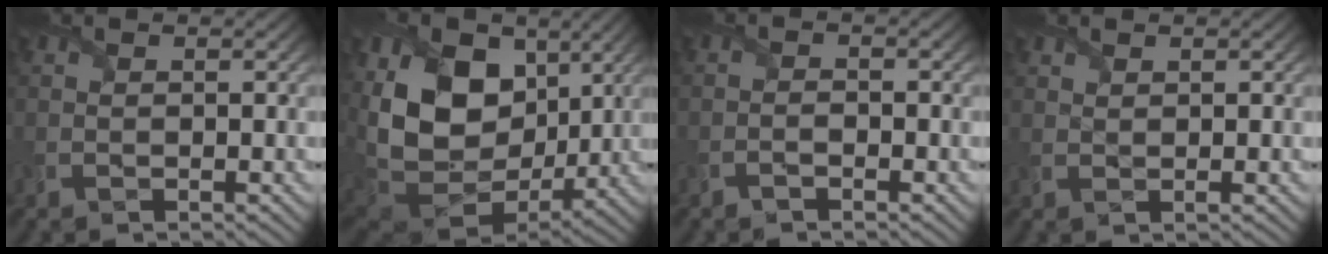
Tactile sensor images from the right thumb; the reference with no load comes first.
{"total": 17.9, "force": [3.8, 12.8, 11.8], "torque": [-0.266, 0.000, 0.080]}
{"total": 1.1, "force": [-0.9, 0.3, 0.6], "torque": [-0.013, 0.002, -0.020]}
{"total": 1.1, "force": [1.0, 0.1, 0.2], "torque": [-0.008, -0.001, 0.024]}